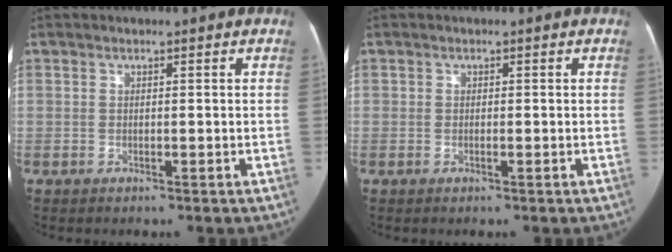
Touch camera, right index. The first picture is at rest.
{"total": 0.0}